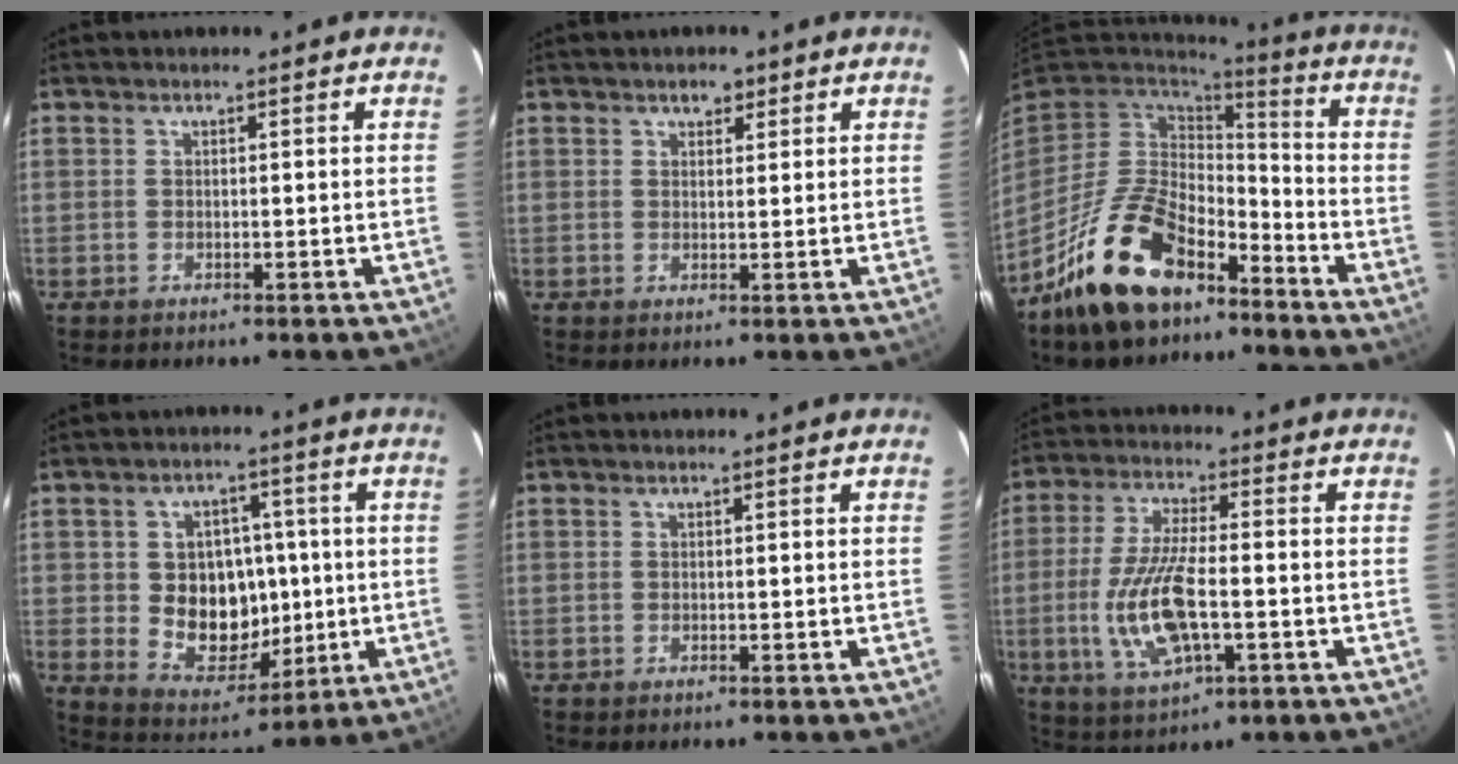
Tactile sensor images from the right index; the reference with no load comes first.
{"total": 2.2, "force": [1.4, 1.5, 0.8], "torque": [-0.007, 0.007, 0.022]}
{"total": 18.4, "force": [-11.6, 9.4, 10.8], "torque": [-0.220, -0.004, -0.197]}
{"total": 12.1, "force": [-0.3, 10.0, 6.7], "torque": [-0.136, 0.007, 0.016]}
{"total": 0.0}
{"total": 13.3, "force": [-2.9, 4.7, 12.2], "torque": [-0.252, -0.008, -0.050]}